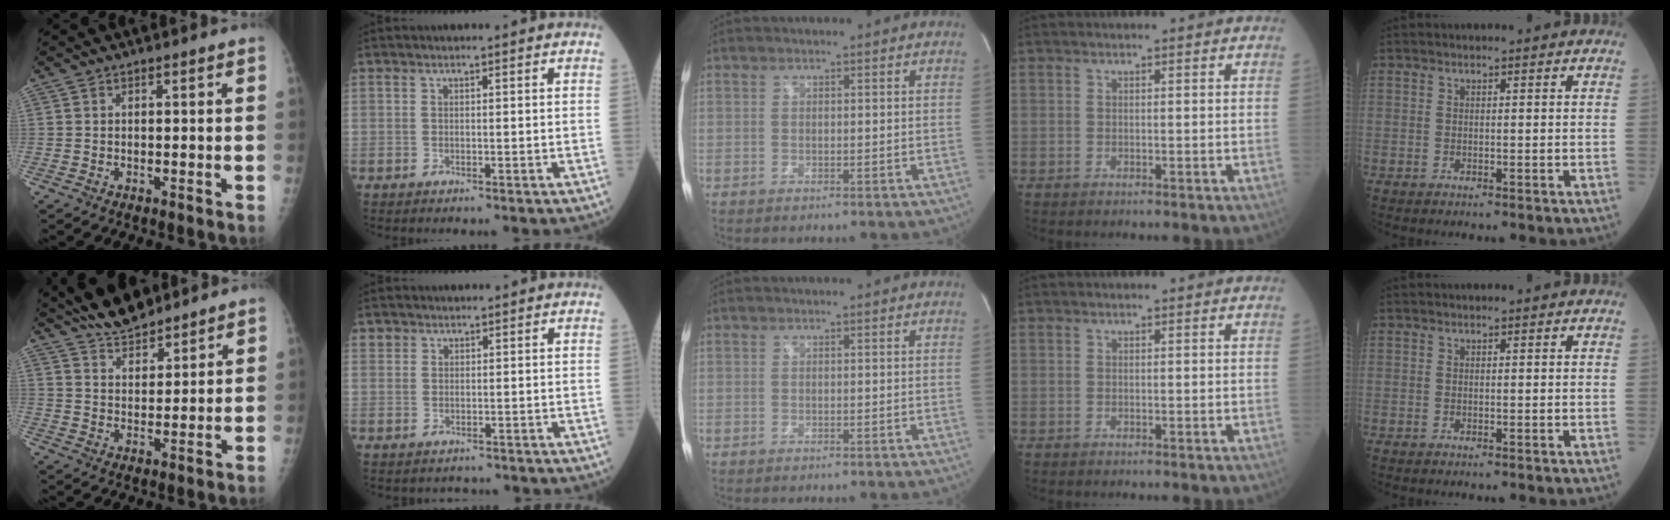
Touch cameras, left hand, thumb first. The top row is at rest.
{"thumb": {"total": 9.4, "force": [8.3, 2.9, 3.3], "torque": [-0.038, -0.040, 0.150]}, "index": {"total": 1.2, "force": [-0.4, 1.2, -0.2], "torque": [0.000, 0.006, -0.006]}}